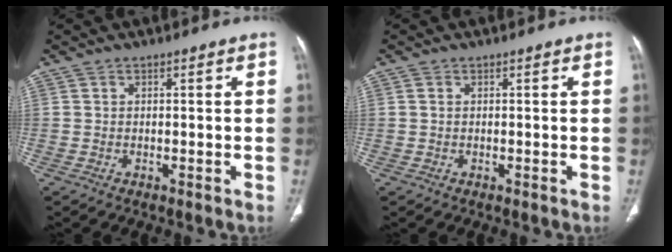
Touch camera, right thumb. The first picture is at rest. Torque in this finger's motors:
{"motor_torque": [-0.15, -0.12, -0.23, 0.08, -0.02]}